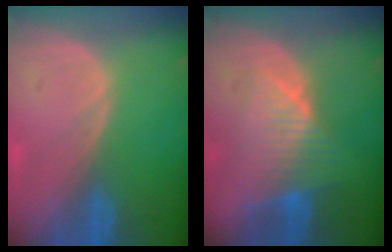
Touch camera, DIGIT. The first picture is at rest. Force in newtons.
{"total": 8.0, "press": 6.9, "slide": 4.0}